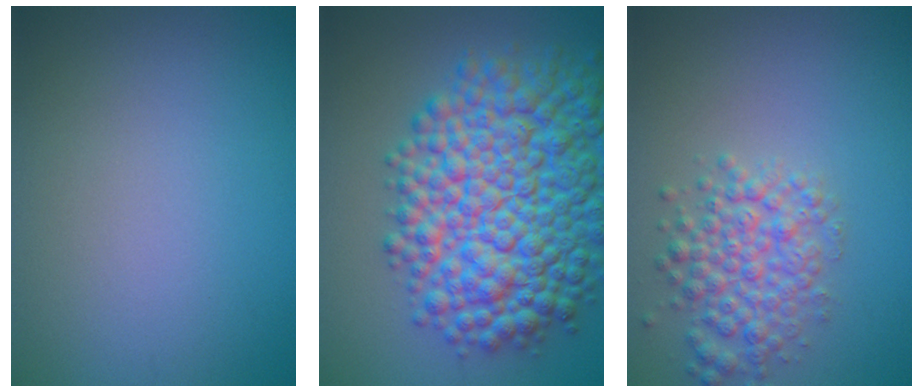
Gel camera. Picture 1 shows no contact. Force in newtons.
{"total": 12.2, "press": 12.2, "slide": 0.2}
{"total": 4.0, "press": 4.0, "slide": 0.2}